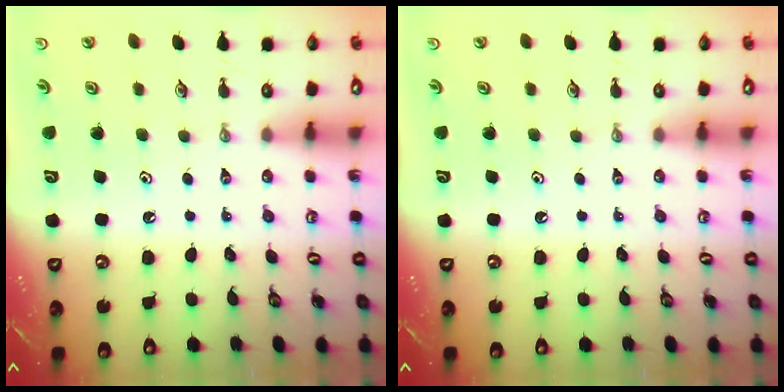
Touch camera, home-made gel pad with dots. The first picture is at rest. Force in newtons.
{"total": 0.0}